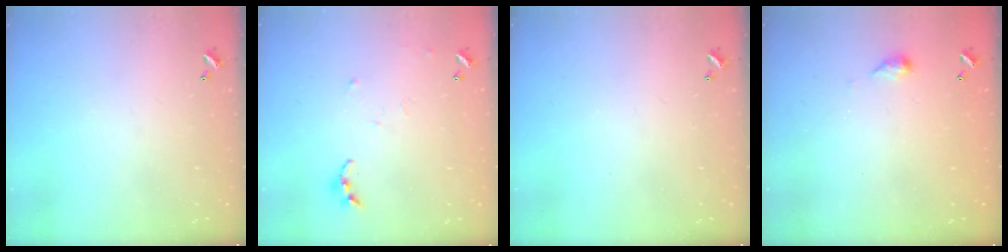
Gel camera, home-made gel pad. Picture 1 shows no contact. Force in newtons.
{"total": 5.7, "press": 5.6, "slide": 0.6}
{"total": 0.0}
{"total": 3.5, "press": 3.4, "slide": 0.6}